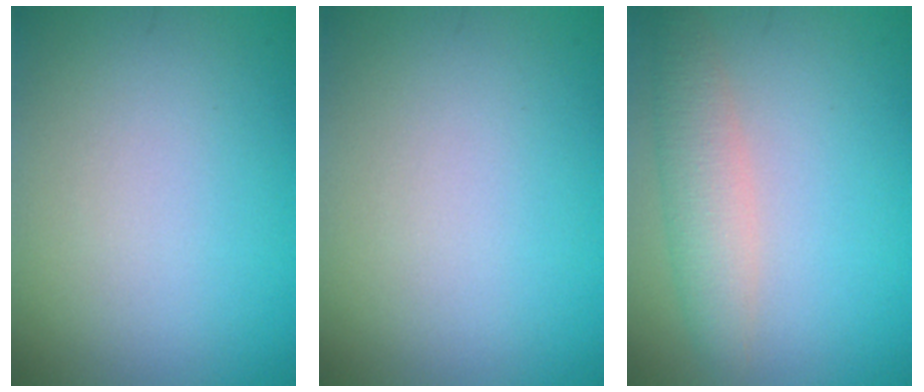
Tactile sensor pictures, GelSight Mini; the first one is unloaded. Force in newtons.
{"total": 0.0}
{"total": 3.2, "press": 3.2, "slide": 0.0}